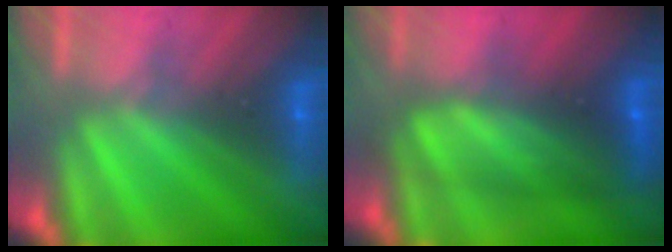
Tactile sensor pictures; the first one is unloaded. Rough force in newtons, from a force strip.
{"total": 8.9}